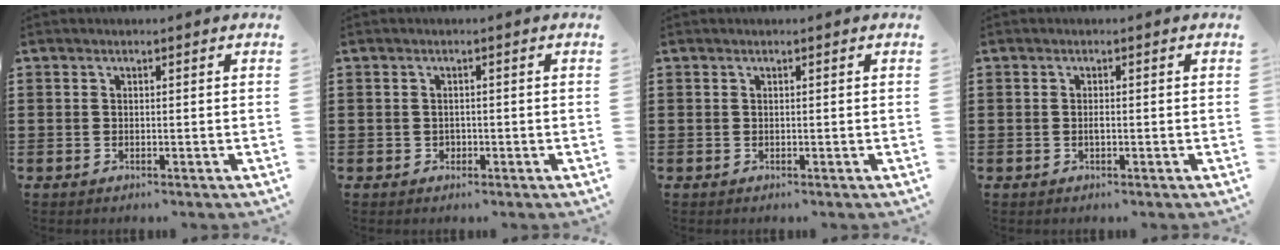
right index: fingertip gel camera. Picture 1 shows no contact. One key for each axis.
{"total": 0.8, "fx": -0.2, "fy": 0.7, "fz": 0.2, "tx": -0.008, "ty": 0.002, "tz": -0.004}
{"total": 0.0}
{"total": 0.9, "fx": -0.2, "fy": 0.3, "fz": 0.8, "tx": -0.015, "ty": -0.002, "tz": -0.003}